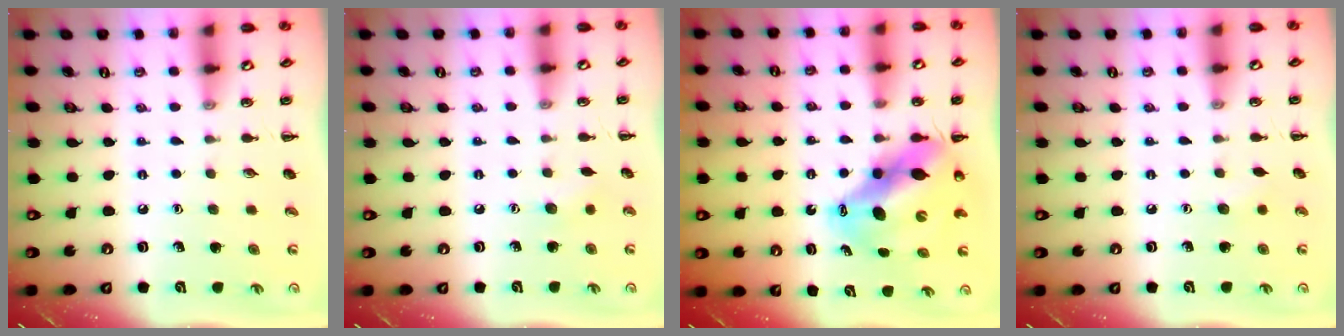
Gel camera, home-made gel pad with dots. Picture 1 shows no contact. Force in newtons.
{"total": 4.6, "press": 4.5, "slide": 1.2}
{"total": 13.3, "press": 12.9, "slide": 3.1}
{"total": 4.0, "press": 3.9, "slide": 0.9}